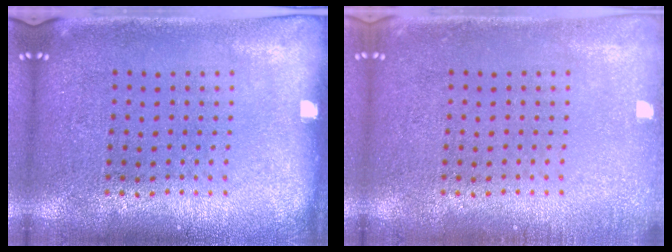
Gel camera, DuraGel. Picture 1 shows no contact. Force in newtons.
{"total": 0.8, "press": 0.8, "slide": 0.0}